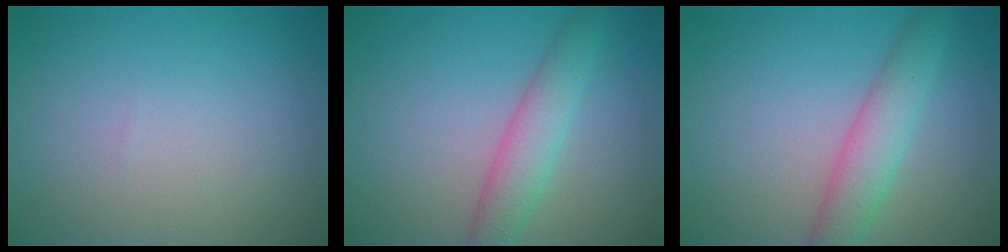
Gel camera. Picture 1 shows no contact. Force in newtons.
{"total": 3.4, "press": 3.4, "slide": 0.2}
{"total": 3.7, "press": 3.7, "slide": 0.1}